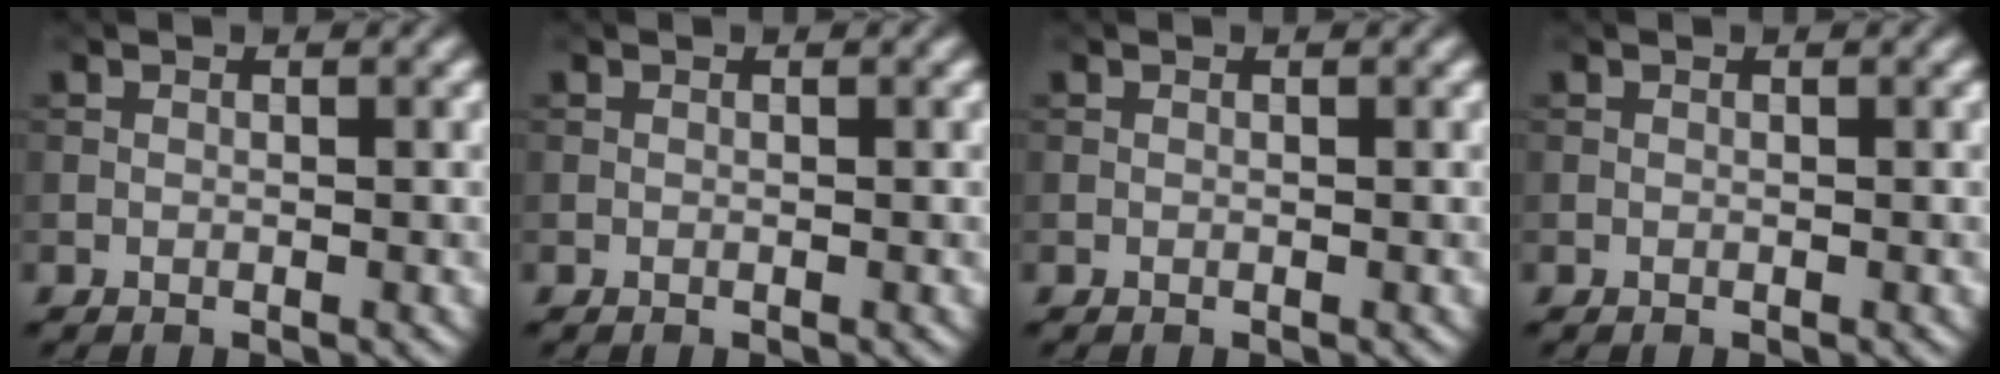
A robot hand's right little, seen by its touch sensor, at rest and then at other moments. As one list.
[{"total": 0.0}, {"total": 0.0}, {"total": 0.0}]